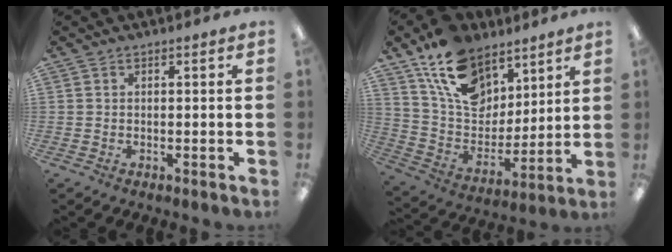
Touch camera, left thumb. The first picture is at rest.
{"total": 18.0, "force": [11.2, 11.1, 8.8], "torque": [-0.161, -0.048, 0.211]}